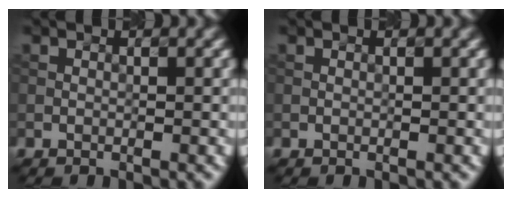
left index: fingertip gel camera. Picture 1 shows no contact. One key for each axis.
{"total": 0.0}